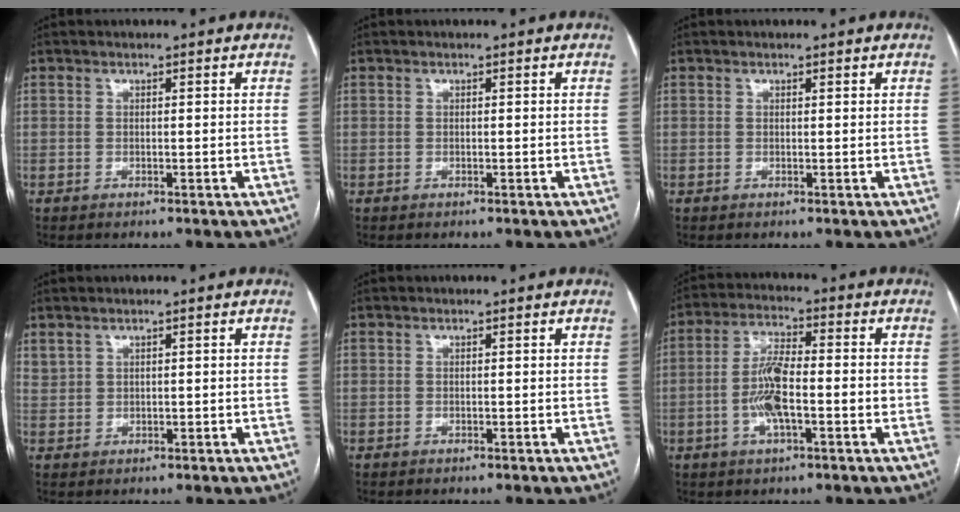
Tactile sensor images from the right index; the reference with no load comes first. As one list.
[{"total": 0.0}, {"total": 0.0}, {"total": 1.5, "force": [1.2, 0.8, 0.5], "torque": [-0.013, 0.009, 0.030]}, {"total": 0.0}, {"total": 8.4, "force": [-1.8, 2.3, 7.8], "torque": [-0.156, 0.013, -0.037]}]